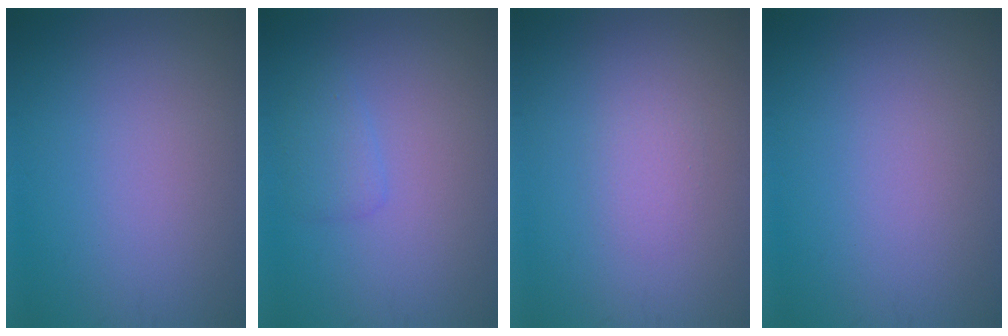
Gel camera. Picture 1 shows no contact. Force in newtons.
{"total": 1.5, "press": 1.5, "slide": 0.1}
{"total": 1.1, "press": 1.1, "slide": 0.1}
{"total": 0.0}